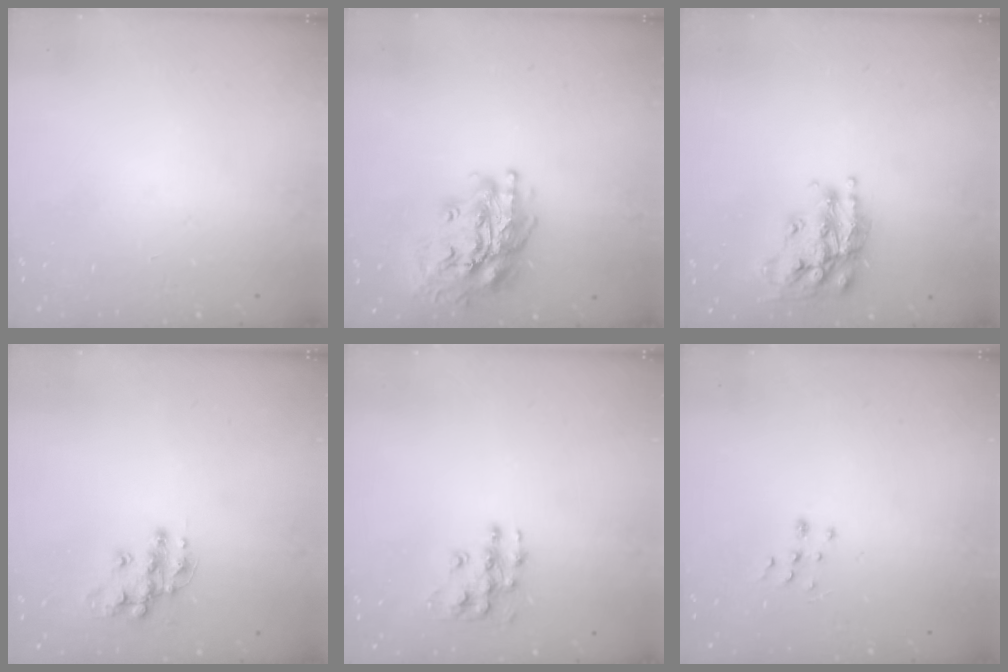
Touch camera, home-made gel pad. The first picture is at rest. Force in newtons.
{"total": 18.0, "press": 17.9, "slide": 2.1}
{"total": 17.2, "press": 17.2, "slide": 1.4}
{"total": 11.8, "press": 11.8, "slide": 0.7}
{"total": 10.0, "press": 10.0, "slide": 0.7}
{"total": 5.2, "press": 5.2, "slide": 0.3}